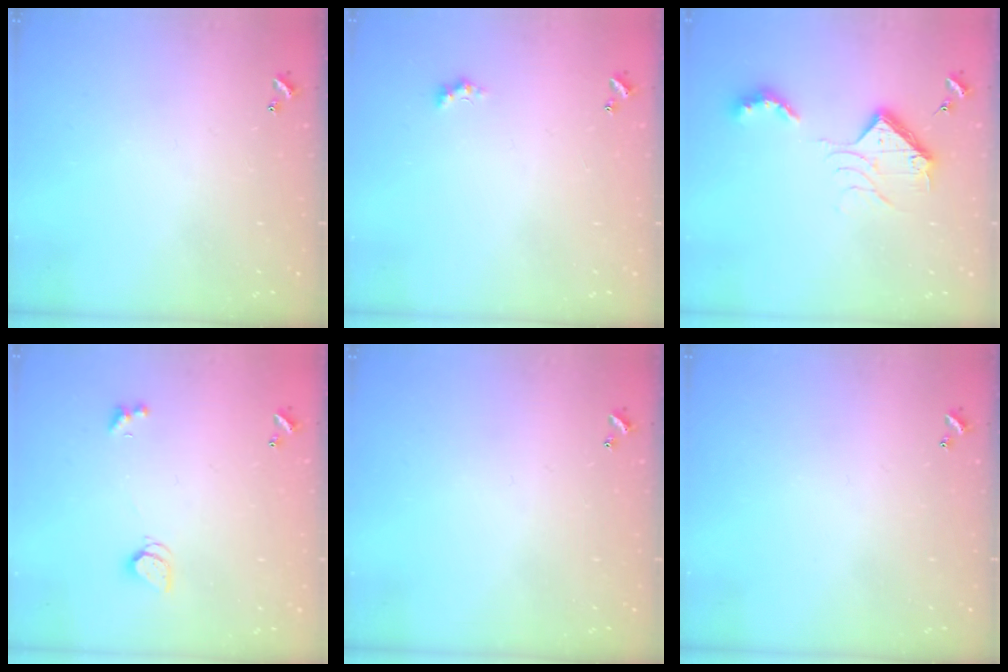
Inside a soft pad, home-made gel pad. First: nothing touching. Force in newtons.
{"total": 1.1, "press": 1.1, "slide": 0.4}
{"total": 12.0, "press": 12.0, "slide": 0.4}
{"total": 1.7, "press": 1.7, "slide": 0.4}
{"total": 0.0}
{"total": 0.0}